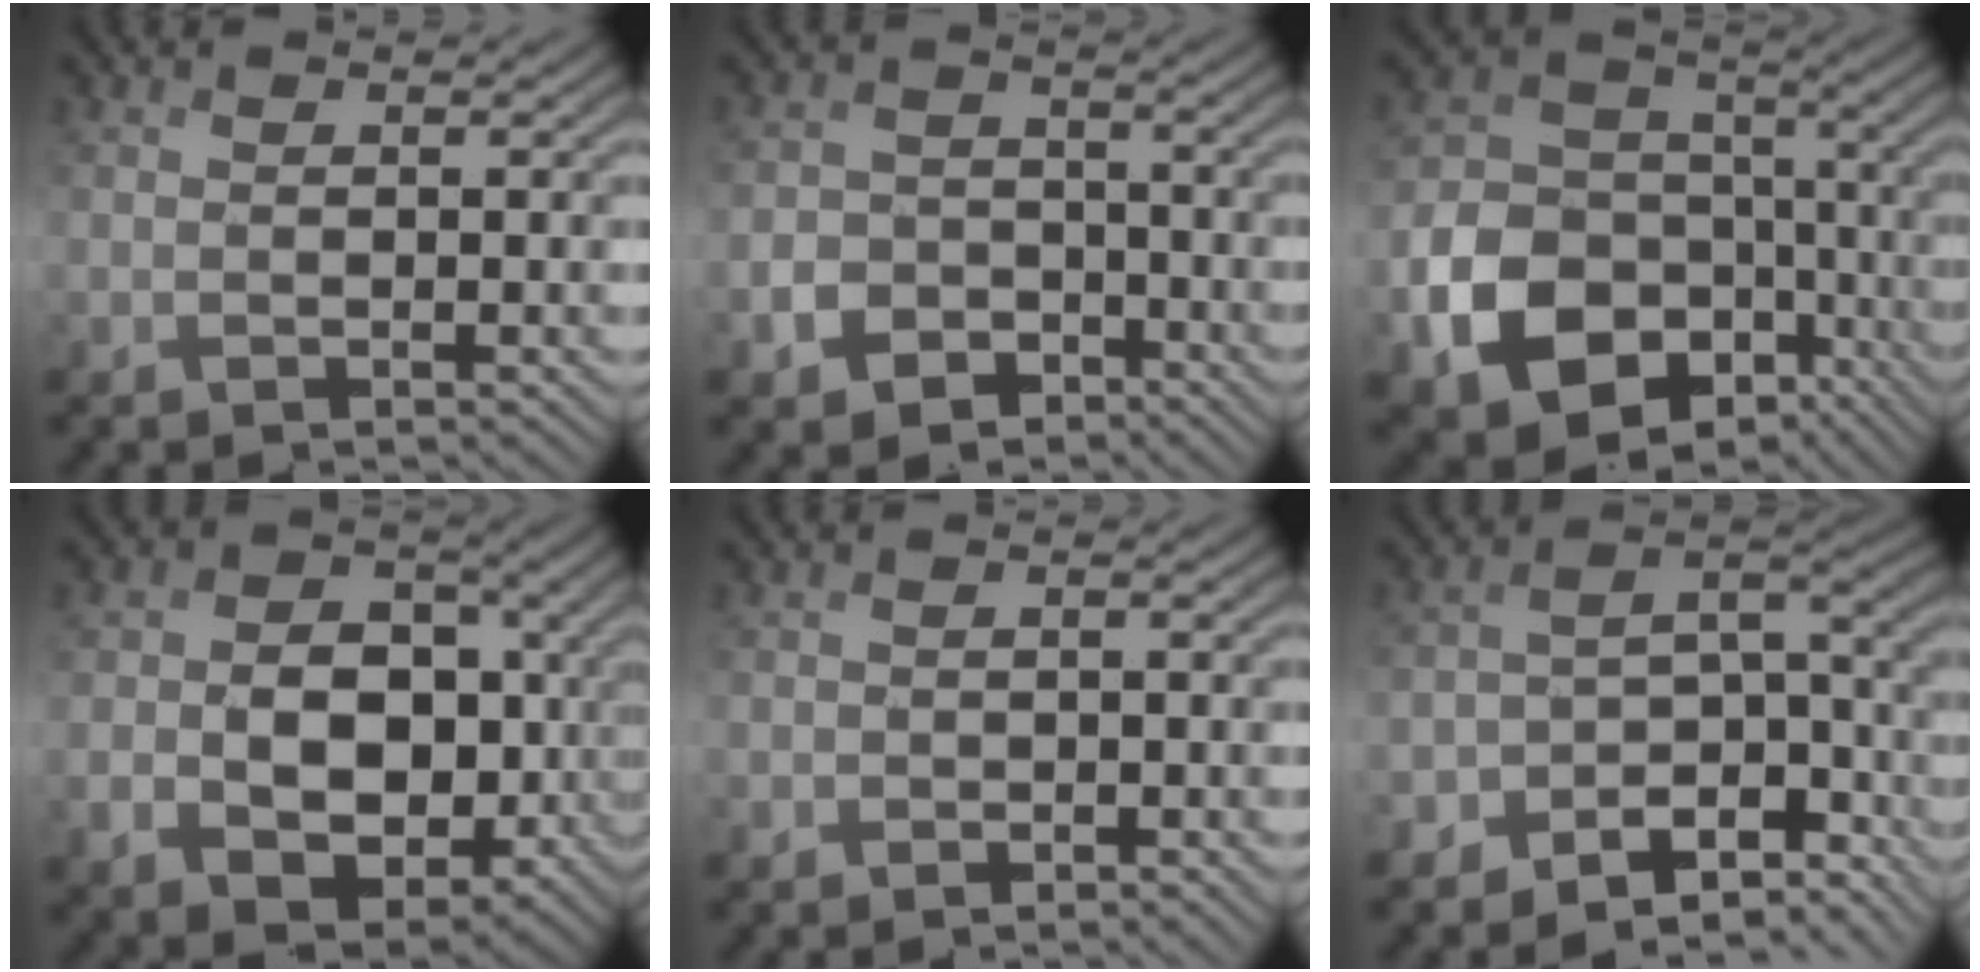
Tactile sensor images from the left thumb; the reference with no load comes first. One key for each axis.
{"total": 5.3, "fx": -3.1, "fy": 3.8, "fz": 1.8, "tx": -0.038, "ty": -0.004, "tz": -0.064}
{"total": 13.7, "fx": -5.7, "fy": 10.4, "fz": 6.9, "tx": -0.161, "ty": -0.038, "tz": -0.099}
{"total": 13.0, "fx": -3.3, "fy": 9.9, "fz": 7.9, "tx": -0.134, "ty": -0.027, "tz": -0.058}
{"total": 2.0, "fx": -1.4, "fy": 1.1, "fz": 0.7, "tx": -0.013, "ty": -0.002, "tz": -0.029}
{"total": 10.6, "fx": -7.1, "fy": 4.6, "fz": 6.4, "tx": -0.119, "ty": -0.015, "tz": -0.107}